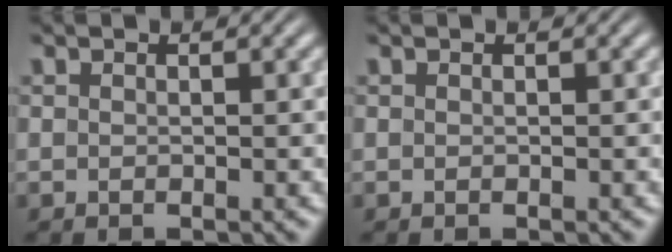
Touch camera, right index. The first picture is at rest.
{"total": 0.0}